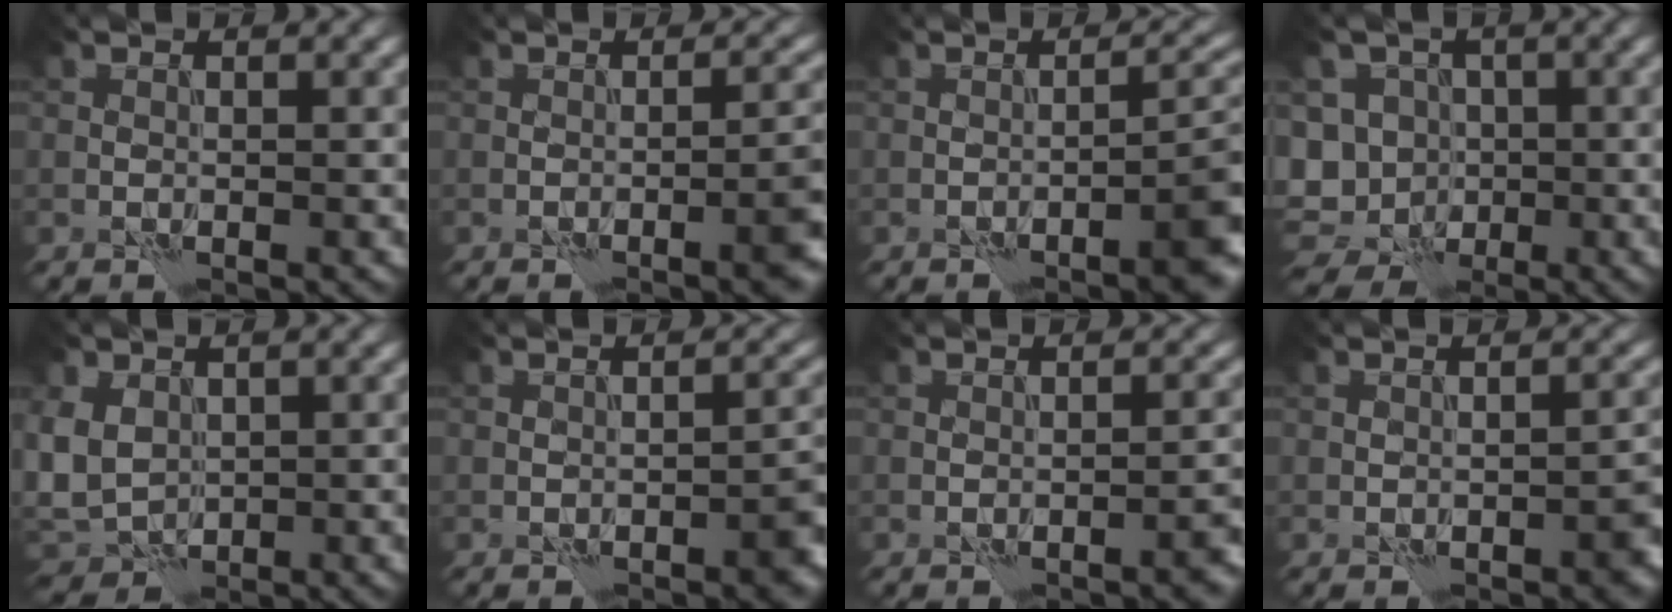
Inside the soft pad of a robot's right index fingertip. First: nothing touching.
{"total": 4.6, "force": [-1.8, 1.3, 4.0], "torque": [-0.043, 0.007, -0.026]}
{"total": 5.1, "force": [-2.7, 1.0, 4.2], "torque": [-0.047, 0.016, -0.040]}
{"total": 11.9, "force": [-4.0, 10.3, 4.5], "torque": [-0.085, 0.003, -0.084]}
{"total": 5.8, "force": [-0.1, 4.5, 3.6], "torque": [-0.088, -0.001, -0.011]}
{"total": 3.1, "force": [-1.6, 1.0, 2.4], "torque": [-0.029, 0.008, -0.022]}
{"total": 1.8, "force": [-1.2, 0.3, 1.4], "torque": [-0.018, 0.007, -0.018]}
{"total": 2.5, "force": [-1.2, 1.1, 1.8], "torque": [-0.021, 0.006, -0.014]}